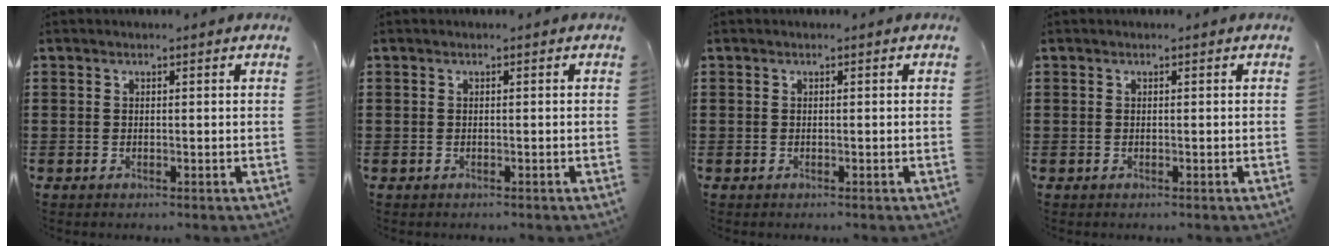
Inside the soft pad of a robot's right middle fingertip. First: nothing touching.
{"total": 0.0}
{"total": 0.0}
{"total": 0.0}